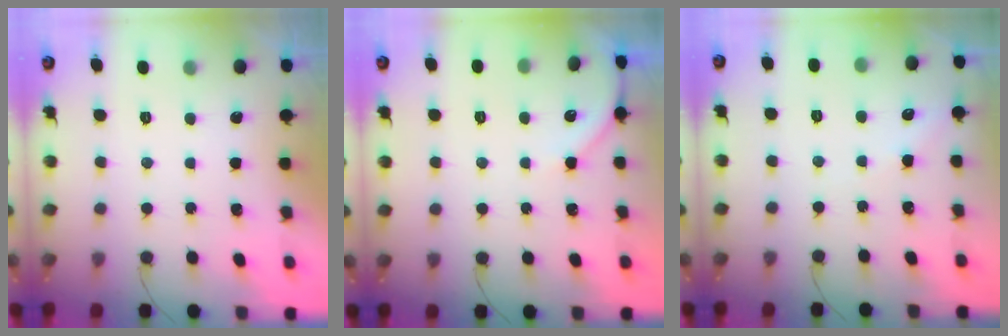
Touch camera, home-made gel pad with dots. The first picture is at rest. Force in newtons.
{"total": 4.1, "press": 4.1, "slide": 0.6}
{"total": 3.0, "press": 3.0, "slide": 0.4}